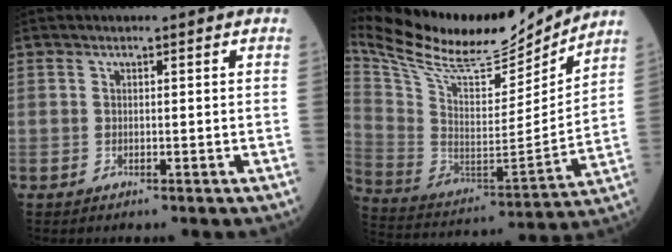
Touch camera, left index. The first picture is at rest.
{"total": 23.6, "force": [21.4, 4.3, 8.8], "torque": [-0.175, -0.026, 0.350]}